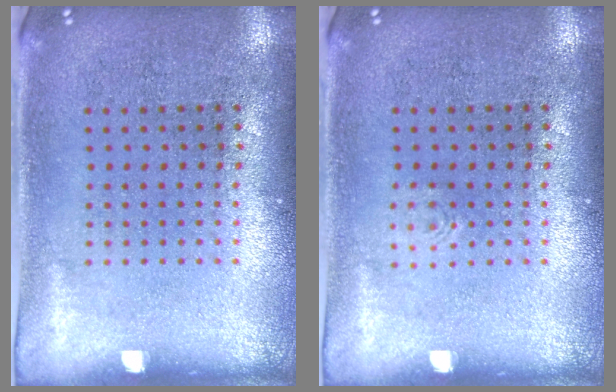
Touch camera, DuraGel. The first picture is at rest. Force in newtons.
{"total": 0.6, "press": 0.6, "slide": 0.1}